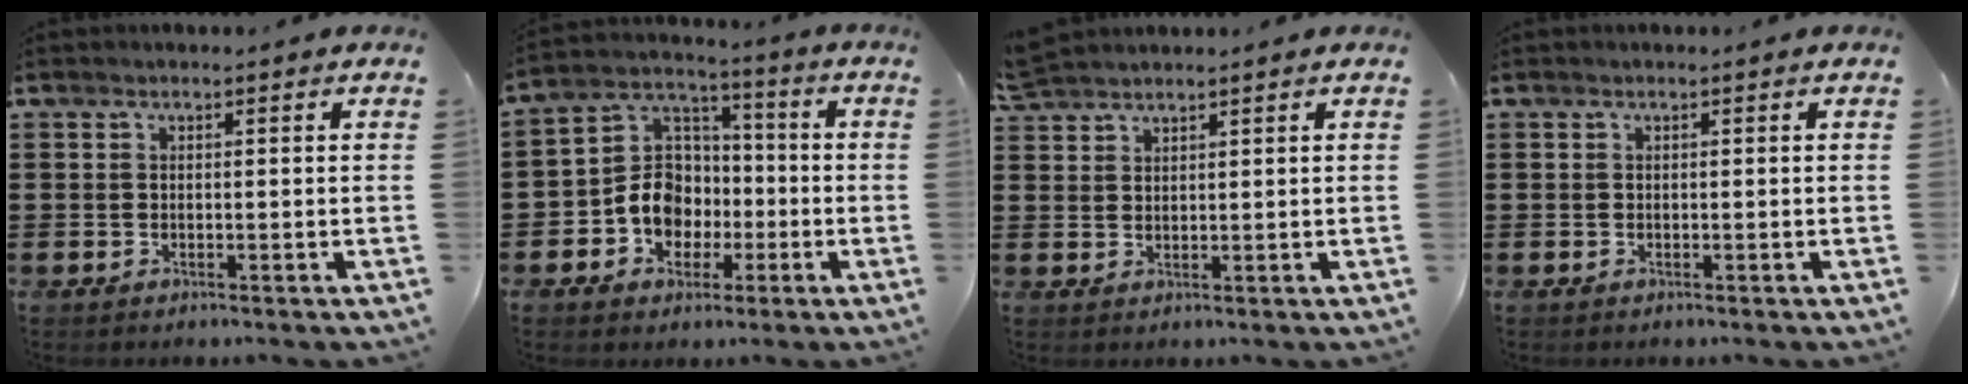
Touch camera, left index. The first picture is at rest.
{"total": 8.9, "force": [-2.7, 7.7, 3.5], "torque": [-0.103, 0.017, -0.053]}
{"total": 2.9, "force": [2.8, 0.5, 0.6], "torque": [-0.020, 0.000, 0.055]}
{"total": 0.0}